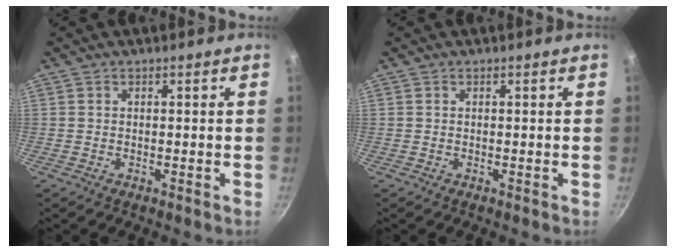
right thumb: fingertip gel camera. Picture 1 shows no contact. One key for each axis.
{"total": 0.0}